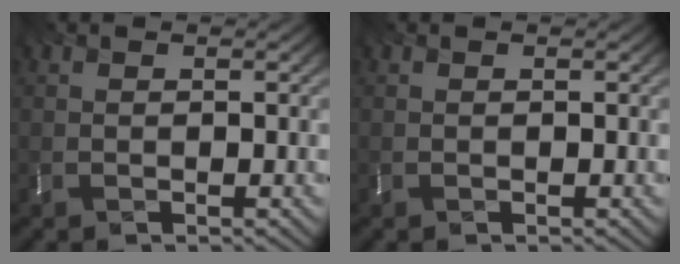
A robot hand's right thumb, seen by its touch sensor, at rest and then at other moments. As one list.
[{"total": 0.0}]